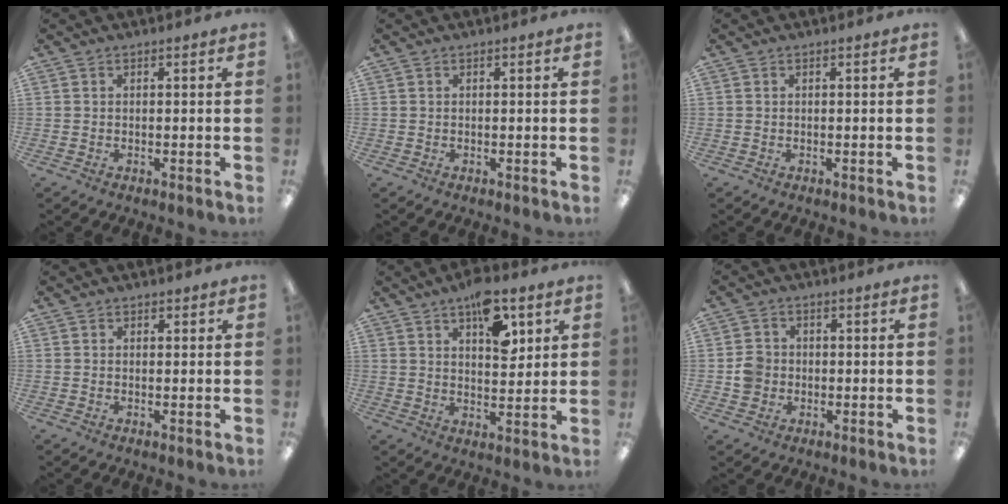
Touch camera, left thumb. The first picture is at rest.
{"total": 0.0}
{"total": 0.0}
{"total": 1.2, "force": [0.7, 1.0, 0.2], "torque": [0.005, 0.001, 0.010]}
{"total": 11.3, "force": [6.4, 5.4, 7.6], "torque": [-0.097, -0.030, 0.106]}
{"total": 5.2, "force": [-0.5, 5.0, 1.4], "torque": [-0.015, 0.009, -0.010]}